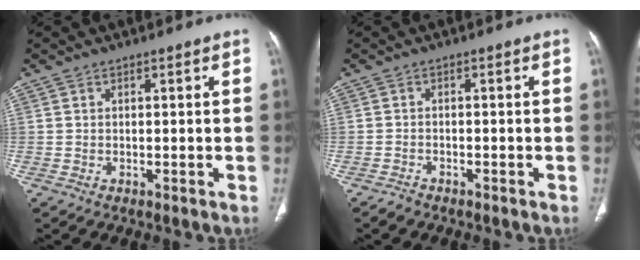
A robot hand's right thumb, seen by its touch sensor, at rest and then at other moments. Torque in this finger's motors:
{"motor_torque": [-0.21, -0.32, 0.10, 0.43, -0.02]}